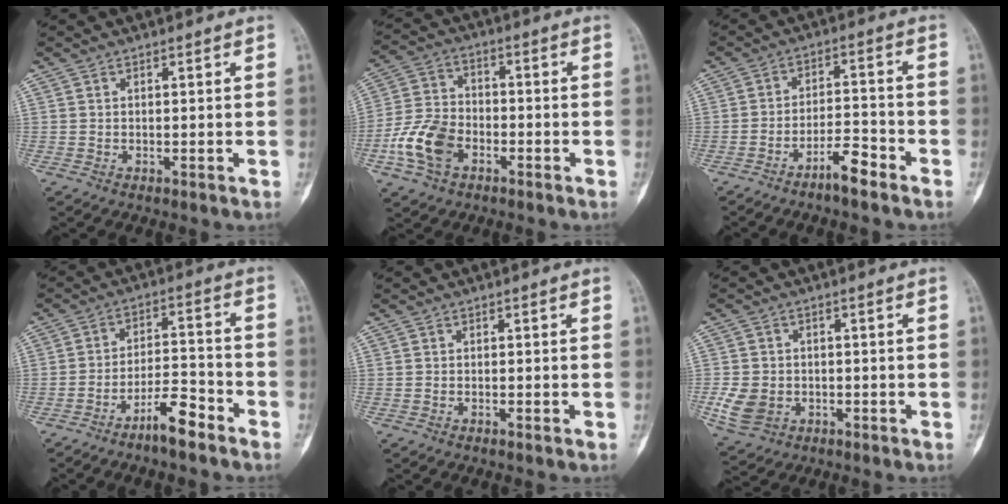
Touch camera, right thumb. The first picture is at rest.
{"total": 10.9, "force": [-4.4, 7.2, 6.9], "torque": [-0.137, 0.023, -0.089]}
{"total": 5.8, "force": [-4.3, 1.1, 3.7], "torque": [-0.061, 0.036, -0.077]}
{"total": 7.5, "force": [-5.4, 1.7, 4.9], "torque": [-0.080, 0.049, -0.097]}
{"total": 0.0}
{"total": 6.6, "force": [-1.5, 5.3, 3.6], "torque": [-0.061, 0.005, -0.020]}